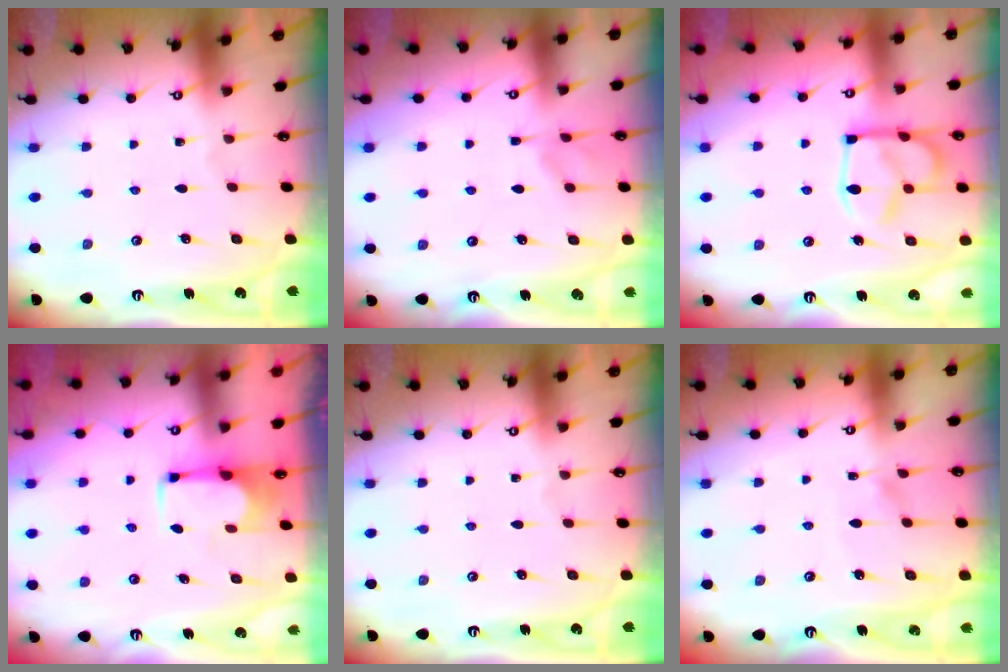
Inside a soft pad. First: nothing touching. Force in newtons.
{"total": 3.7, "press": 3.7, "slide": 0.4}
{"total": 13.7, "press": 13.6, "slide": 1.3}
{"total": 1.8, "press": 1.6, "slide": 0.9}
{"total": 0.0}
{"total": 4.6, "press": 4.6, "slide": 0.5}